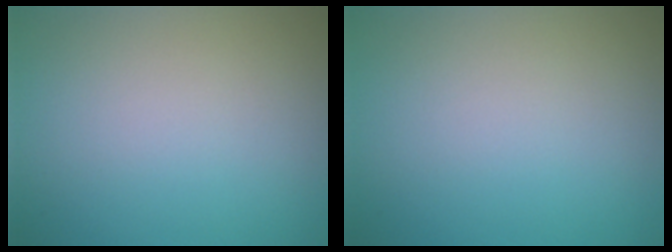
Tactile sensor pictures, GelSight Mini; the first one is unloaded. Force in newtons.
{"total": 0.0}